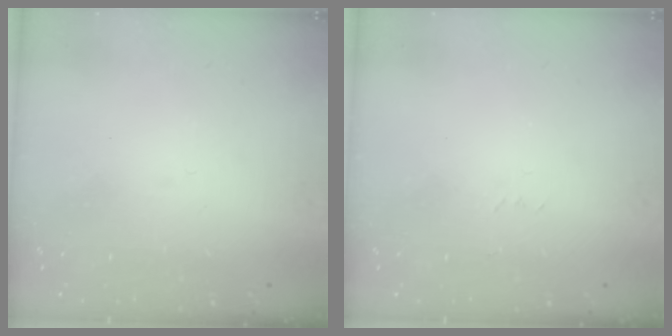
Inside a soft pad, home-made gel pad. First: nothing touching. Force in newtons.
{"total": 2.6, "press": 2.6, "slide": 0.4}